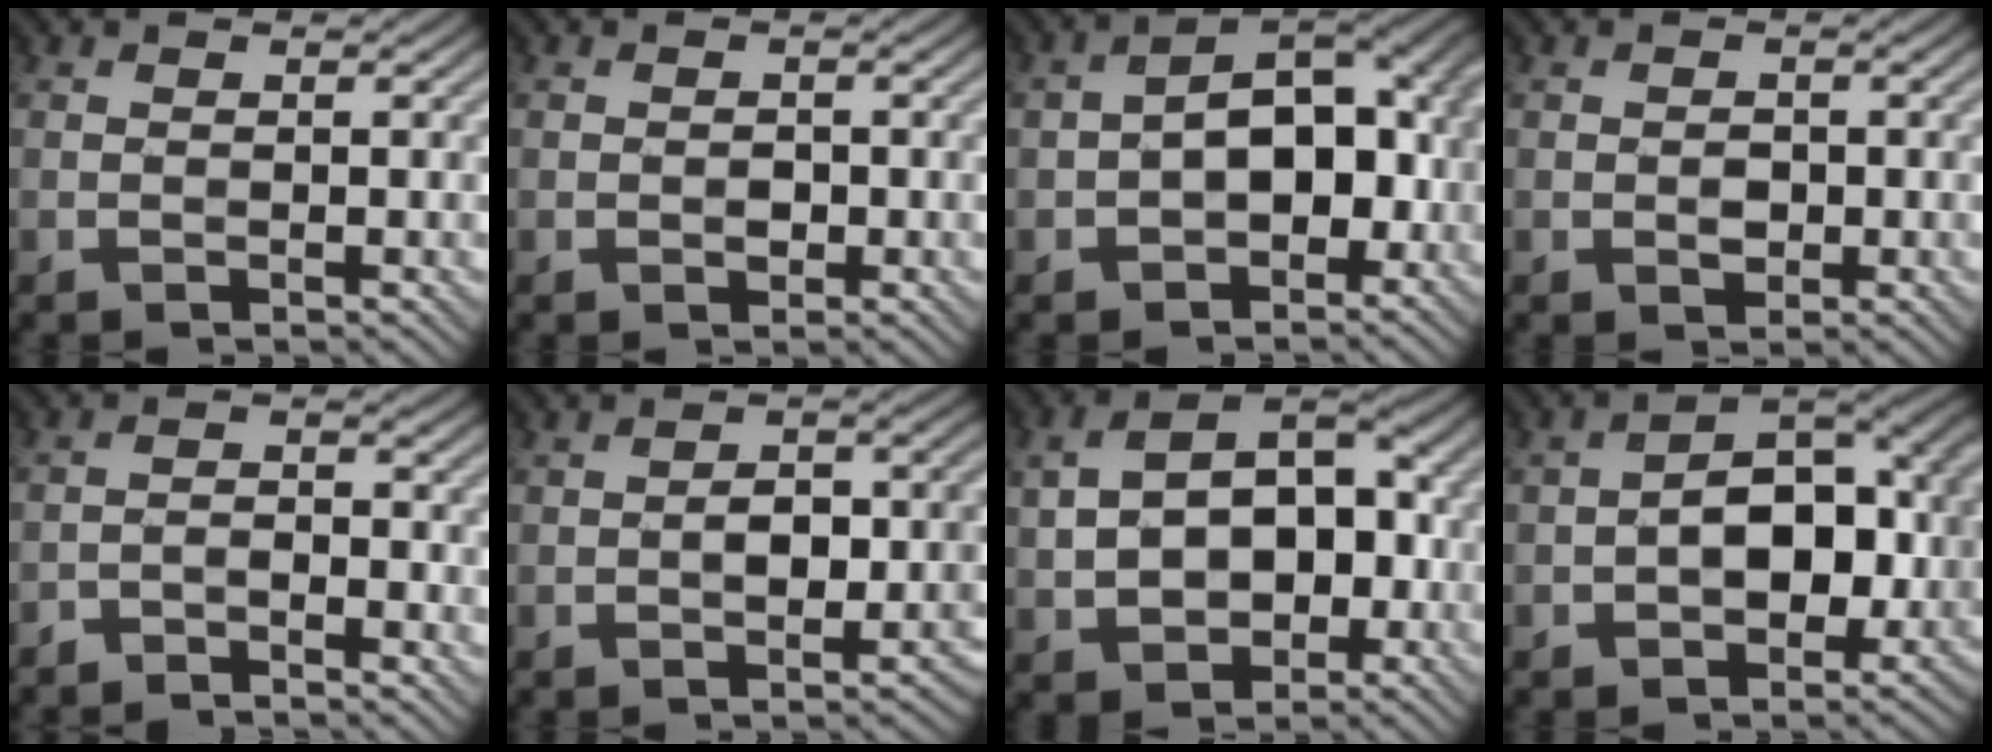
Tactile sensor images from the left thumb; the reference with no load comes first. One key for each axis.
{"total": 1.3, "fx": -0.3, "fy": 1.0, "fz": 0.8, "tx": -0.010, "ty": -0.004, "tz": -0.006}
{"total": 12.7, "fx": -1.8, "fy": 8.0, "fz": 9.8, "tx": -0.137, "ty": 0.006, "tz": -0.034}
{"total": 1.6, "fx": -0.3, "fy": 1.2, "fz": 1.0, "tx": -0.017, "ty": -0.004, "tz": -0.006}
{"total": 2.6, "fx": -2.3, "fy": 0.6, "fz": 0.9, "tx": -0.015, "ty": 0.005, "tz": -0.049}
{"total": 3.9, "fx": -1.2, "fy": 2.0, "fz": 3.1, "tx": -0.044, "ty": 0.007, "tz": -0.021}
{"total": 11.5, "fx": -1.2, "fy": 7.4, "fz": 8.6, "tx": -0.156, "ty": 0.005, "tz": -0.025}
{"total": 11.2, "fx": -2.3, "fy": 6.9, "fz": 8.4, "tx": -0.113, "ty": -0.001, "tz": -0.044}